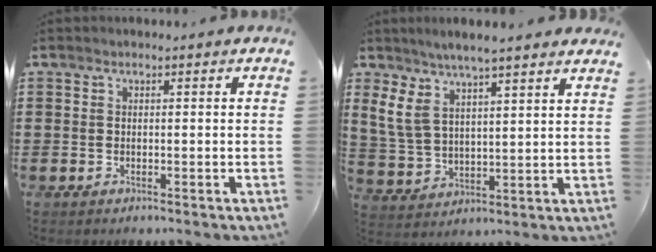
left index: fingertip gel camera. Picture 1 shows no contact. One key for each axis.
{"total": 6.8, "fx": 4.8, "fy": 2.6, "fz": 4.1, "tx": -0.096, "ty": -0.007, "tz": 0.086}